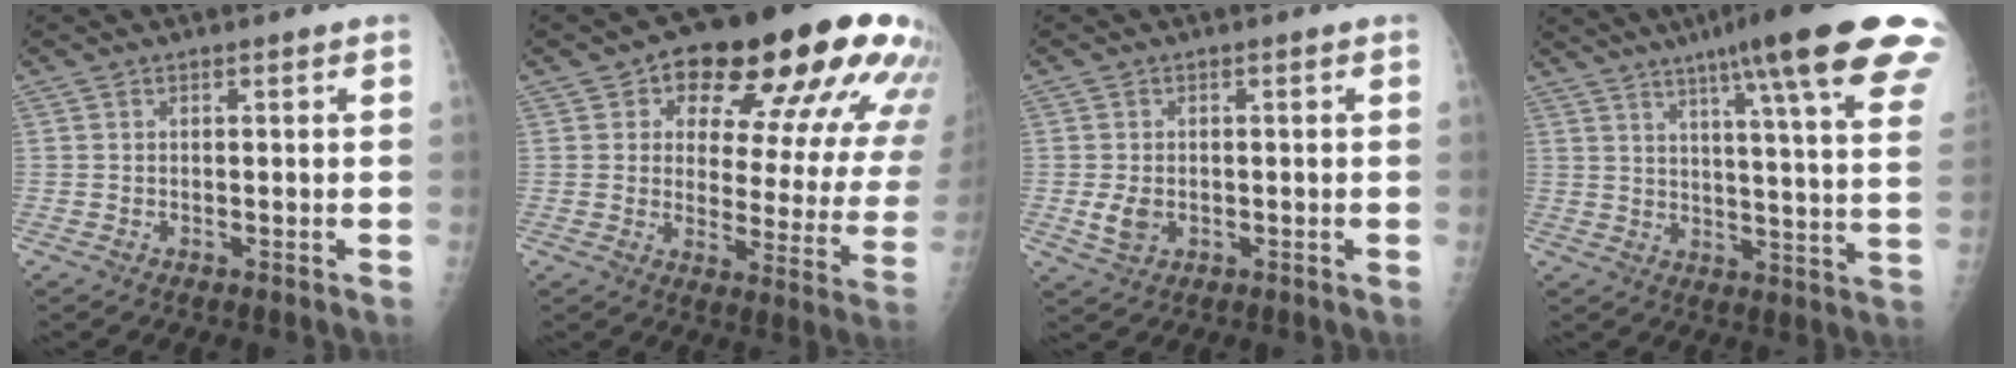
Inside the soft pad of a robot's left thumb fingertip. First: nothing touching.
{"total": 24.9, "force": [12.4, 10.8, 18.6], "torque": [-0.205, -0.013, 0.165]}
{"total": 3.5, "force": [-0.5, 2.5, 2.4], "torque": [-0.044, -0.004, -0.005]}
{"total": 26.3, "force": [16.9, 2.6, 20.0], "torque": [-0.251, -0.055, 0.219]}